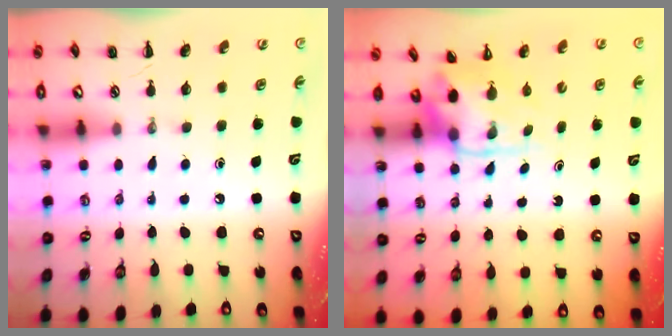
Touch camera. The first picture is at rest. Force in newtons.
{"total": 3.9, "press": 3.8, "slide": 0.8}